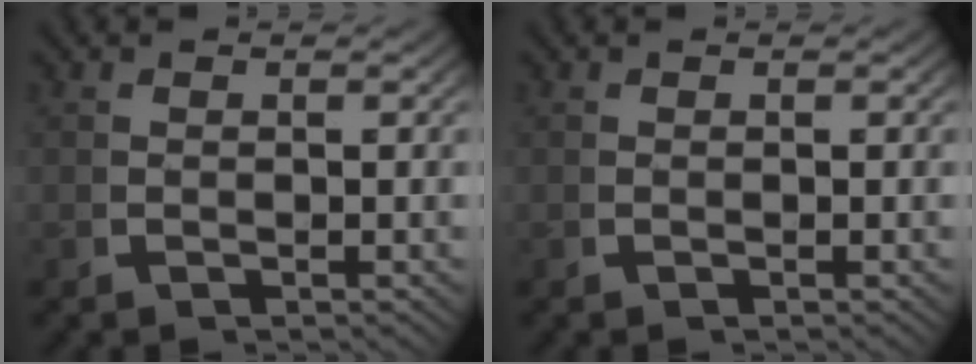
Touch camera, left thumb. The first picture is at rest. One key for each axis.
{"total": 0.0}